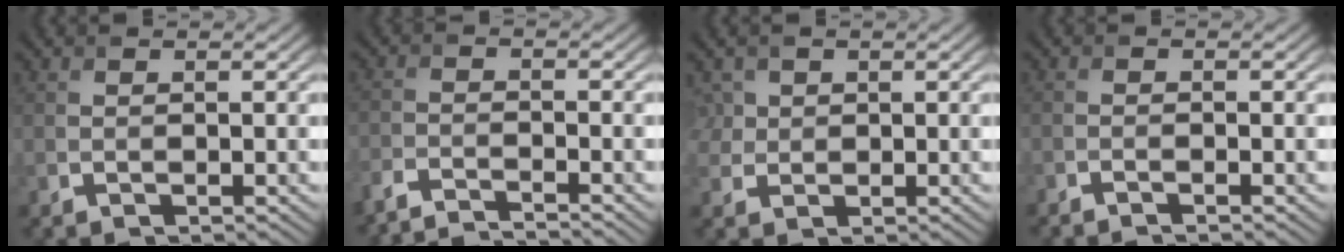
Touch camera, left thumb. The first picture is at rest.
{"total": 4.1, "force": [-4.0, -0.1, 1.1], "torque": [-0.022, -0.006, -0.080]}
{"total": 2.8, "force": [1.1, 2.4, 1.0], "torque": [-0.029, 0.003, 0.021]}
{"total": 1.3, "force": [-1.2, -0.5, 0.2], "torque": [-0.005, -0.004, -0.024]}